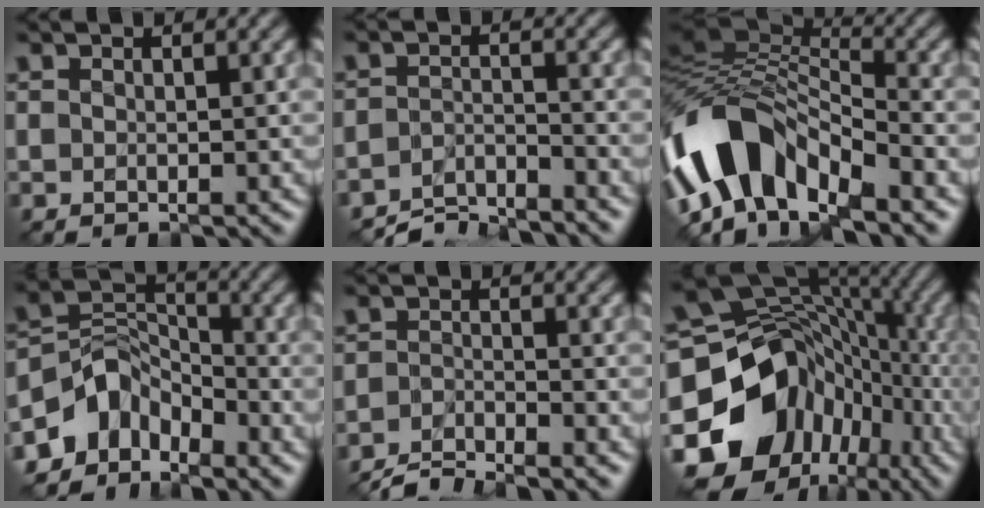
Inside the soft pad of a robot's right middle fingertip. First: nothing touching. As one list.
[{"total": 4.8, "force": [-4.6, 0.8, 1.1], "torque": [-0.024, -0.005, -0.085]}, {"total": 10.6, "force": [-5.3, 5.2, 7.6], "torque": [-0.125, 0.011, -0.108]}, {"total": 4.9, "force": [-3.4, 3.3, 1.3], "torque": [-0.009, 0.005, -0.070]}, {"total": 3.6, "force": [-3.3, 0.5, 1.2], "torque": [-0.019, -0.002, -0.070]}, {"total": 18.0, "force": [-7.3, 14.3, 8.1], "torque": [-0.170, 0.004, -0.119]}]